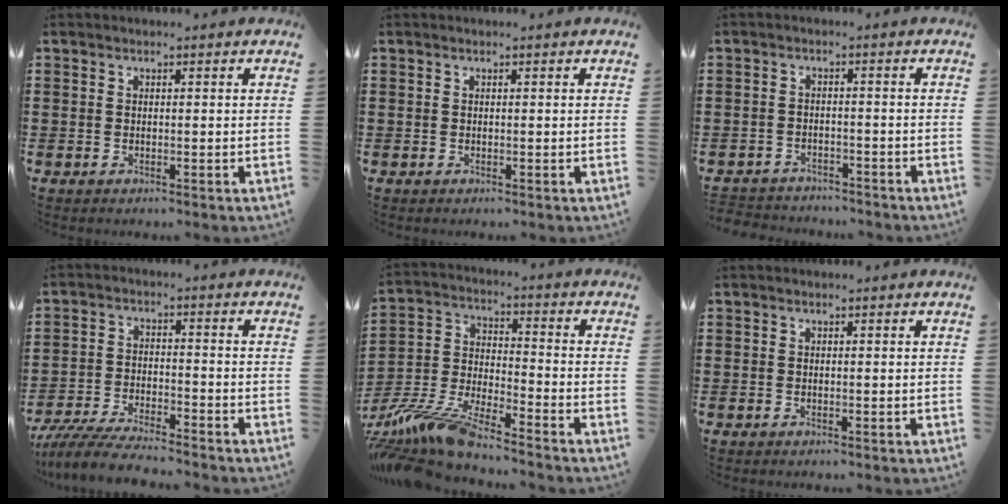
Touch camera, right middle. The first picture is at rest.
{"total": 0.0}
{"total": 2.8, "force": [-2.7, 0.6, -0.4], "torque": [-0.001, -0.001, -0.062]}
{"total": 6.8, "force": [-6.4, 0.6, 2.3], "torque": [-0.051, -0.001, -0.123]}
{"total": 9.9, "force": [-9.1, 0.6, 3.8], "torque": [-0.094, -0.002, -0.188]}
{"total": 0.0}